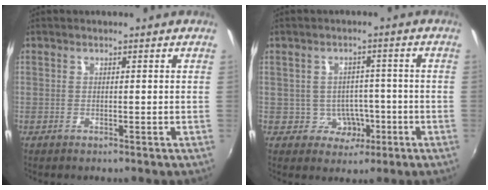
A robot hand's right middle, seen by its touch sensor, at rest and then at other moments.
{"total": 4.9, "force": [-1.7, 4.5, 0.8], "torque": [-0.025, 0.016, -0.011]}